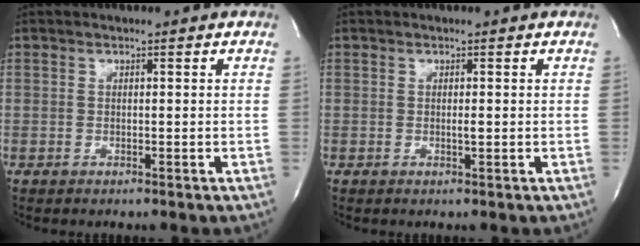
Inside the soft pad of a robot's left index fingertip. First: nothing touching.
{"total": 0.6, "force": [0.1, 0.0, 0.6], "torque": [-0.015, -0.002, 0.000]}